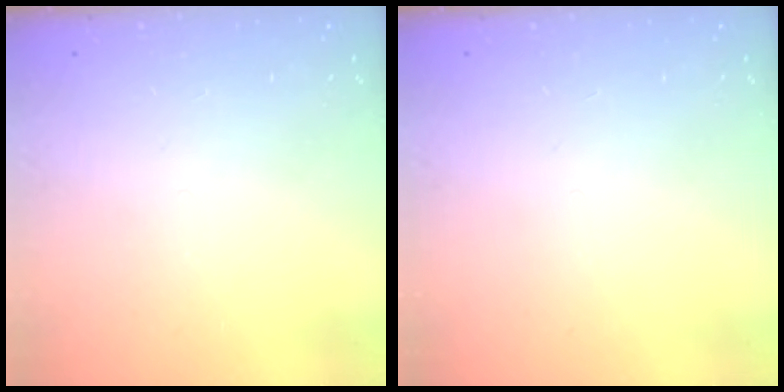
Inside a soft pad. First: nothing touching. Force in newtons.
{"total": 0.0}